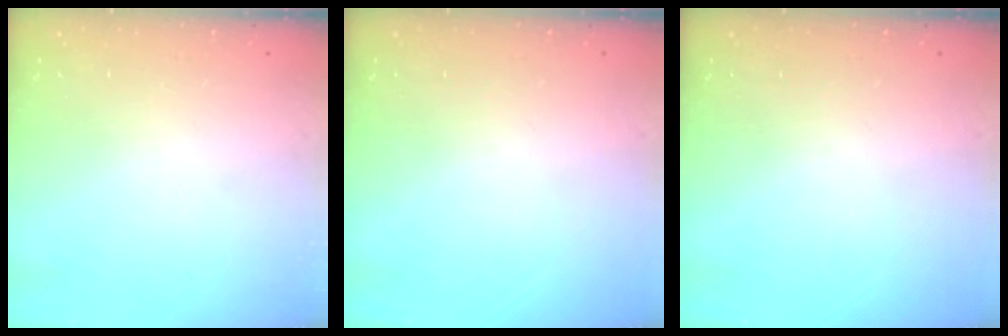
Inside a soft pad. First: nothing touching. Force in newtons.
{"total": 0.0}
{"total": 0.0}